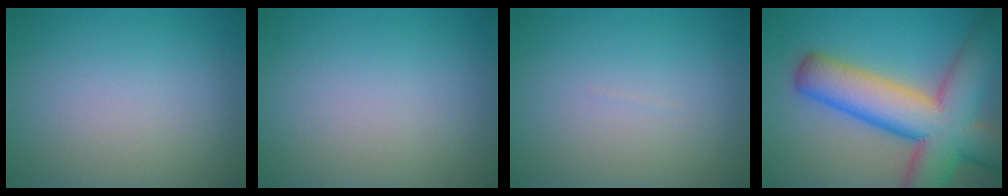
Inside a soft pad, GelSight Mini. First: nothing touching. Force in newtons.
{"total": 0.0}
{"total": 0.0}
{"total": 13.5, "press": 13.5, "slide": 0.6}